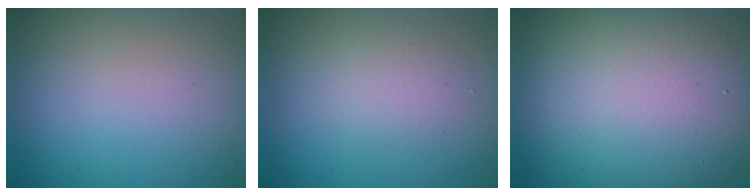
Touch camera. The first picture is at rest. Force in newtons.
{"total": 1.9, "press": 1.9, "slide": 0.2}
{"total": 14.9, "press": 14.9, "slide": 1.1}